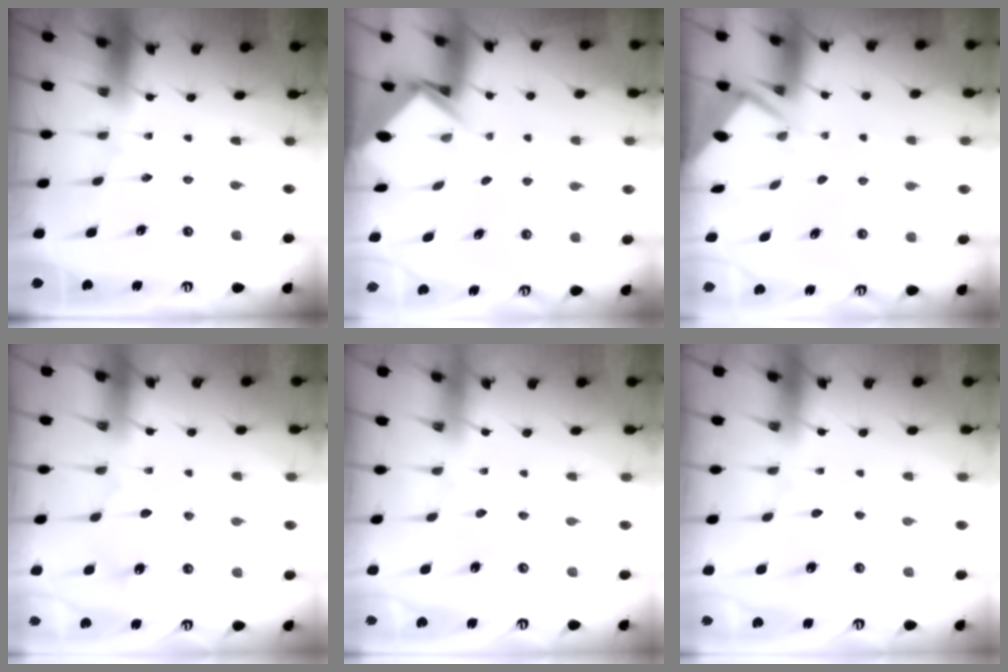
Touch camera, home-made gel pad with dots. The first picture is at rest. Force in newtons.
{"total": 3.8, "press": 3.8, "slide": 0.2}
{"total": 2.8, "press": 2.8, "slide": 0.4}
{"total": 10.5, "press": 10.5, "slide": 1.1}
{"total": 1.8, "press": 1.8, "slide": 0.2}
{"total": 4.4, "press": 4.4, "slide": 0.4}